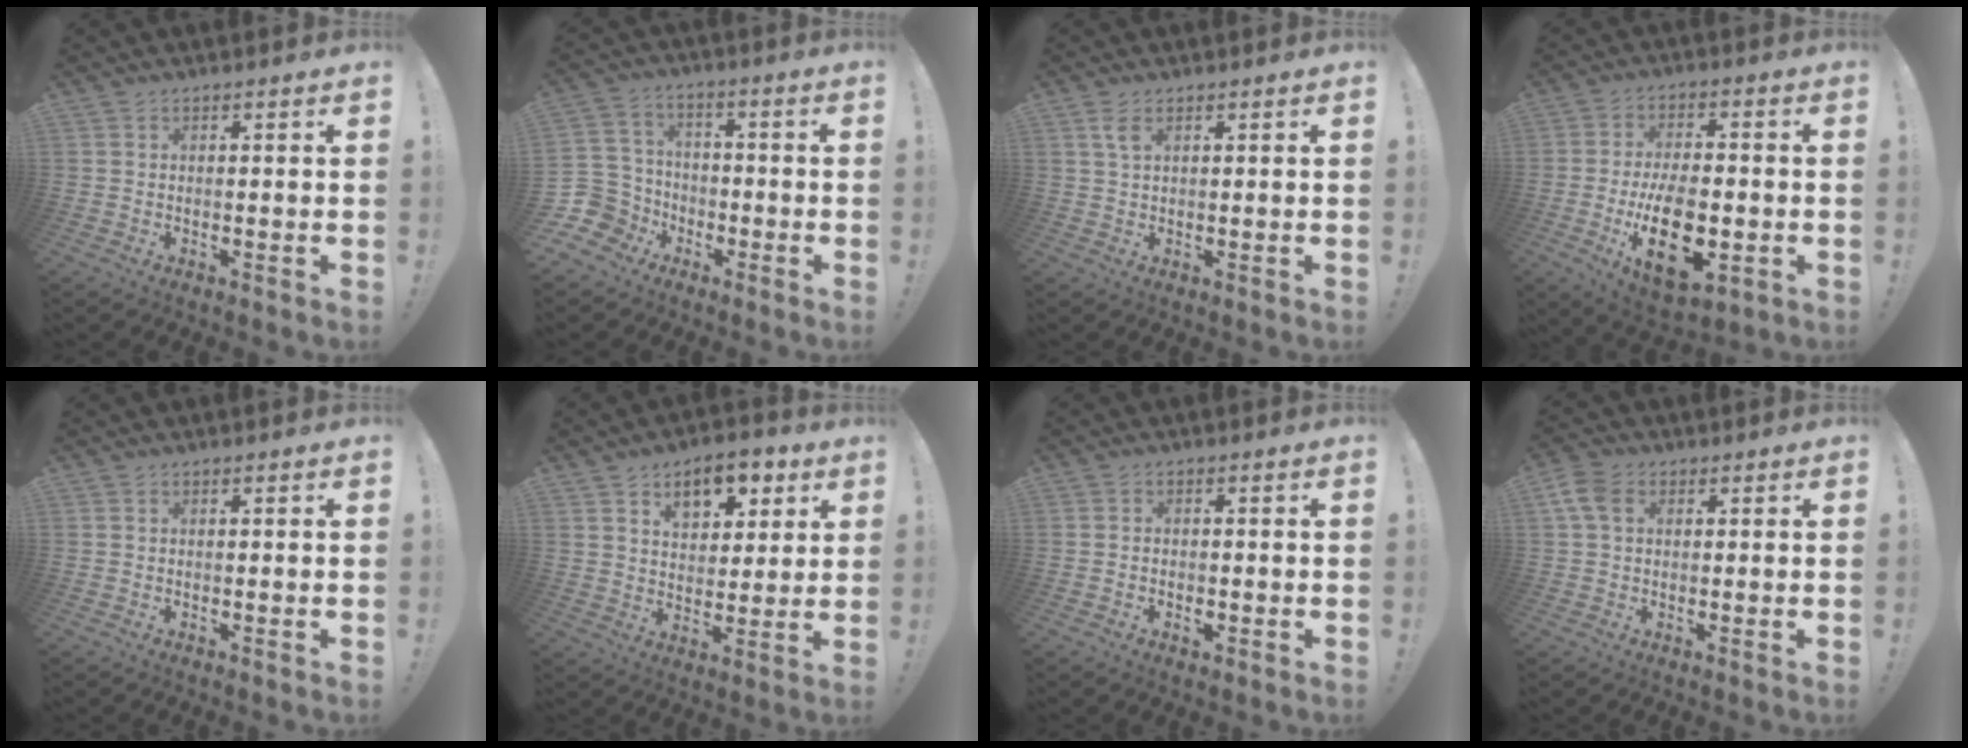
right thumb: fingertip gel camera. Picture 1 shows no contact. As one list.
[{"total": 9.6, "force": [-4.4, 8.1, 2.7], "torque": [-0.060, 0.029, -0.078]}, {"total": 3.2, "force": [2.1, 0.7, 2.4], "torque": [-0.042, -0.004, 0.036]}, {"total": 18.0, "force": [-4.7, 9.4, 14.7], "torque": [-0.242, 0.009, -0.069]}, {"total": 0.0}, {"total": 11.0, "force": [5.9, 6.5, 6.6], "torque": [-0.084, -0.025, 0.105]}, {"total": 1.9, "force": [-1.1, 1.2, 1.0], "torque": [-0.011, 0.004, -0.018]}, {"total": 6.2, "force": [2.4, 4.0, 4.1], "torque": [-0.077, 0.000, 0.049]}]